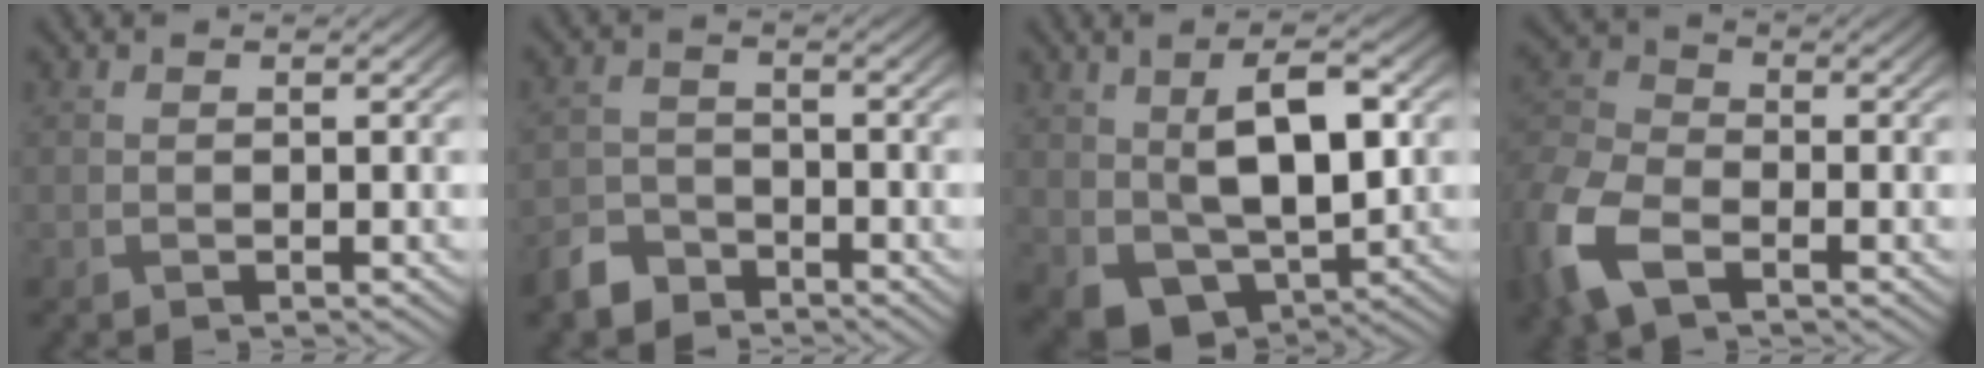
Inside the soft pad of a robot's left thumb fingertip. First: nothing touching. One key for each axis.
{"total": 5.0, "fx": -4.1, "fy": 2.6, "fz": 1.5, "tx": -0.041, "ty": -0.003, "tz": -0.090}
{"total": 11.0, "fx": 0.7, "fy": 6.4, "fz": 9.0, "tx": -0.171, "ty": -0.003, "tz": 0.015}
{"total": 11.3, "fx": -5.6, "fy": 6.8, "fz": 7.1, "tx": -0.211, "ty": -0.040, "tz": -0.120}